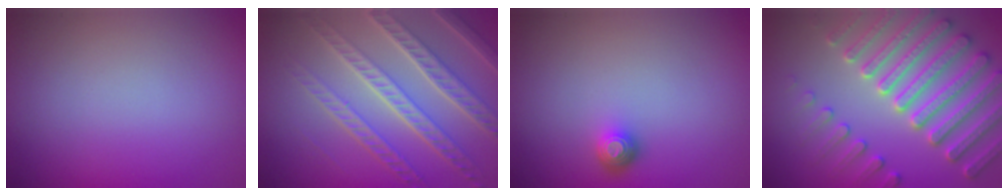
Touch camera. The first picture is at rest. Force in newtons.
{"total": 7.2, "press": 5.2, "slide": 5.0}
{"total": 1.6, "press": 1.1, "slide": 1.0}
{"total": 7.7, "press": 7.4, "slide": 1.9}